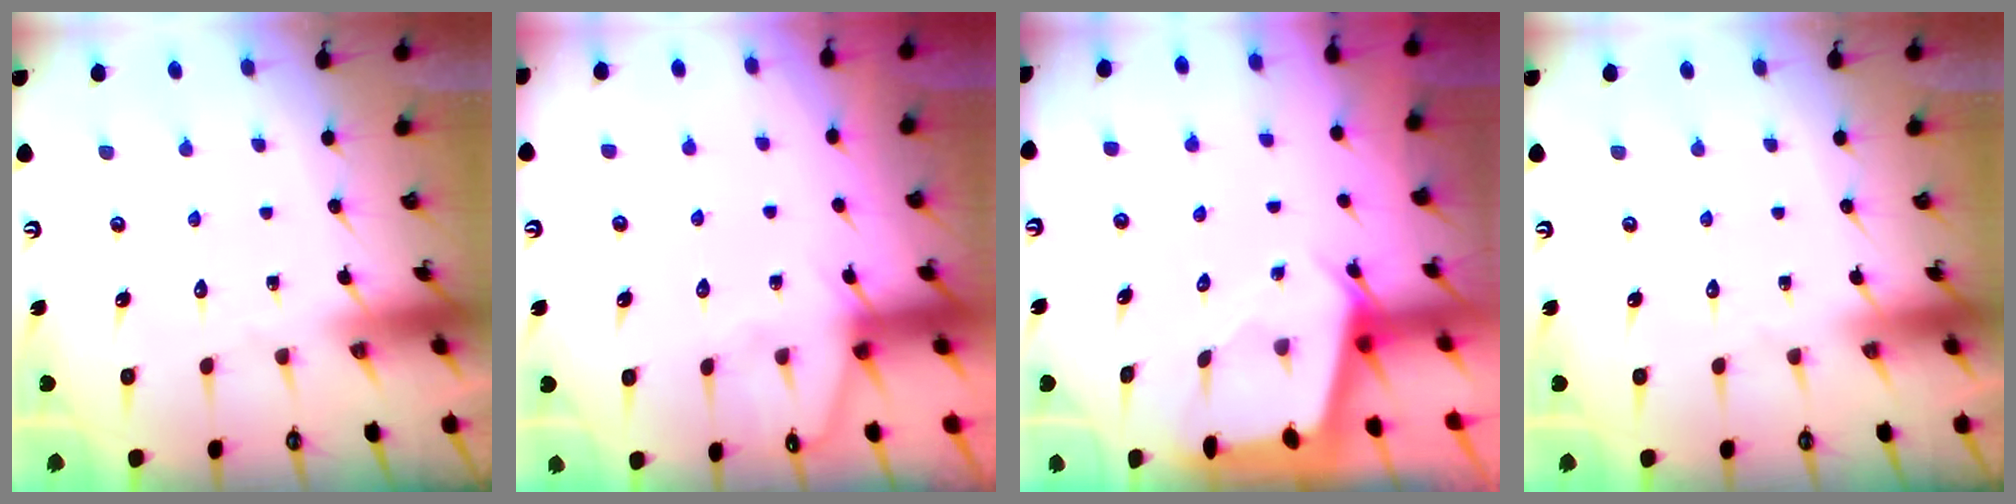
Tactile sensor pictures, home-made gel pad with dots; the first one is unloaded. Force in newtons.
{"total": 5.1, "press": 5.0, "slide": 0.6}
{"total": 2.4, "press": 2.4, "slide": 0.2}
{"total": 0.0}